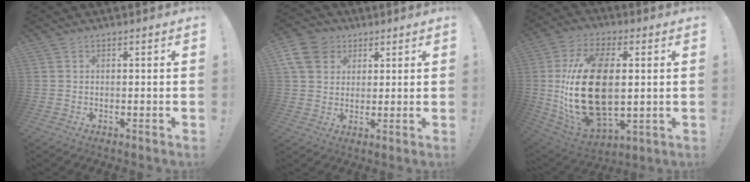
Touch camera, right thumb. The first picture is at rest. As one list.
[{"total": 10.9, "force": [4.3, 8.9, 4.5], "torque": [-0.079, -0.017, 0.087]}, {"total": 26.2, "force": [1.4, 15.1, 21.3], "torque": [-0.423, -0.007, 0.035]}]